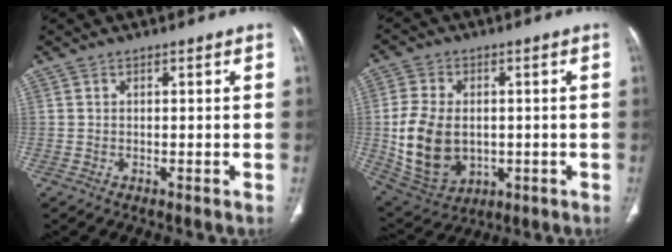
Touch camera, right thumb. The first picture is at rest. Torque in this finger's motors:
{"motor_torque": [-0.46, 1.19, 0.76, 0.72, 0.38]}